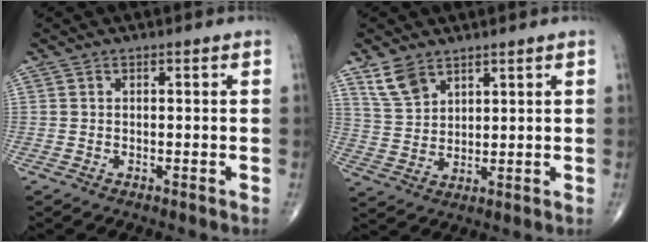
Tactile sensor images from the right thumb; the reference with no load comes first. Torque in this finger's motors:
{"motor_torque": [-0.27, -0.18, -0.01, 0.00, 0.02]}